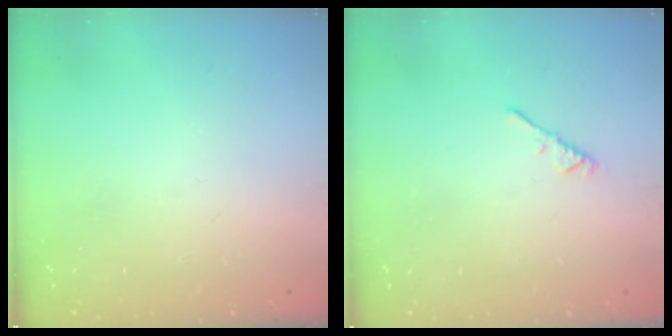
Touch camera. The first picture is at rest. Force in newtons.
{"total": 2.4, "press": 2.3, "slide": 0.6}